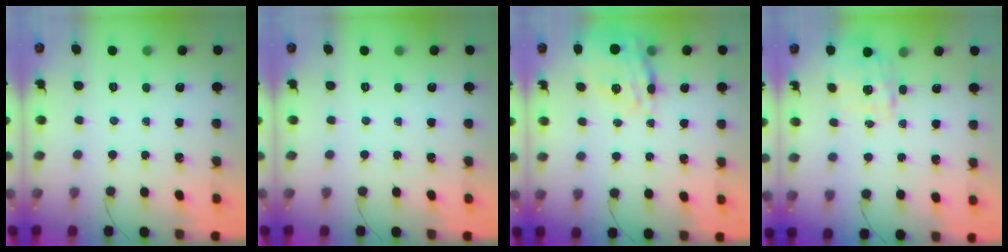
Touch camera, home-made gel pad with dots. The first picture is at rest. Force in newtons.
{"total": 0.0}
{"total": 21.4, "press": 21.0, "slide": 4.0}
{"total": 1.8, "press": 1.7, "slide": 0.6}